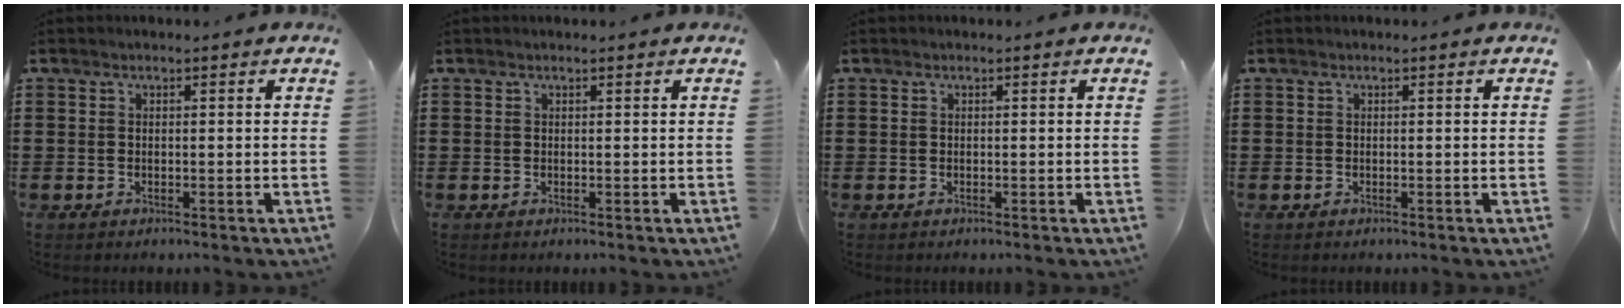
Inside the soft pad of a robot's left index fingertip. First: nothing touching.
{"total": 0.0}
{"total": 0.0}
{"total": 0.0}